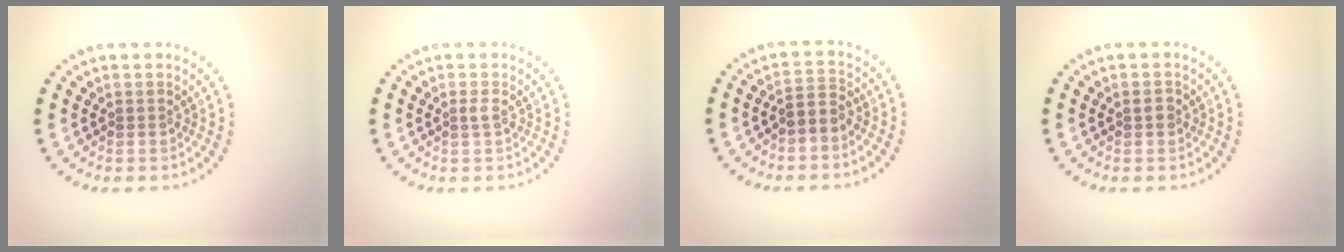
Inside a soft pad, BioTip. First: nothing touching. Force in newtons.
{"total": 0.7, "press": 0.6, "slide": 0.4}
{"total": 1.8, "press": 1.4, "slide": 1.1}
{"total": 0.9, "press": 0.9, "slide": 0.2}